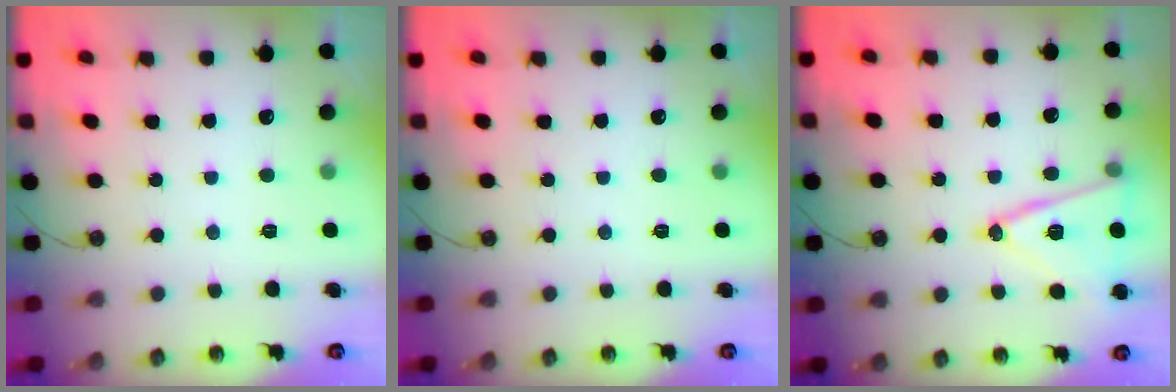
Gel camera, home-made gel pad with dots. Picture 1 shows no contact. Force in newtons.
{"total": 0.0}
{"total": 15.0, "press": 14.6, "slide": 3.4}